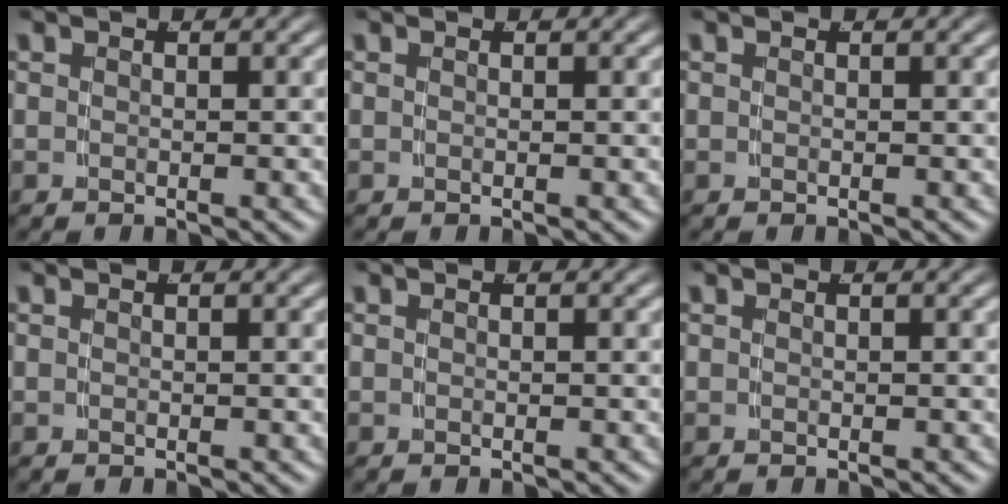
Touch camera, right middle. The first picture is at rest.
{"total": 0.0}
{"total": 0.0}
{"total": 0.0}
{"total": 0.0}
{"total": 0.0}